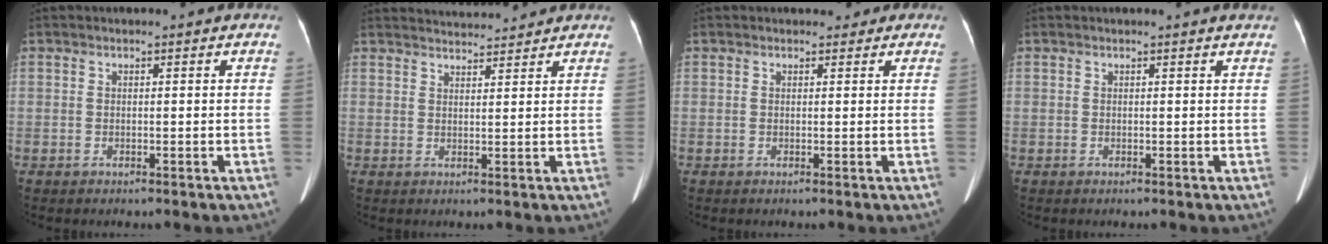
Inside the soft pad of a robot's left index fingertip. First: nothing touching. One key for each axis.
{"total": 6.6, "fx": 6.5, "fy": 0.1, "fz": 1.2, "tx": -0.023, "ty": 0.022, "tz": 0.094}
{"total": 2.0, "fx": 1.6, "fy": 0.9, "fz": 0.6, "tx": 0.001, "ty": 0.007, "tz": 0.016}
{"total": 1.1, "fx": 1.1, "fy": -0.1, "fz": 0.3, "tx": -0.013, "ty": -0.003, "tz": 0.008}